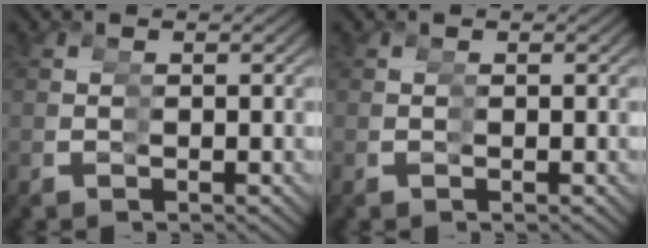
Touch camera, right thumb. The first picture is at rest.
{"total": 0.0}